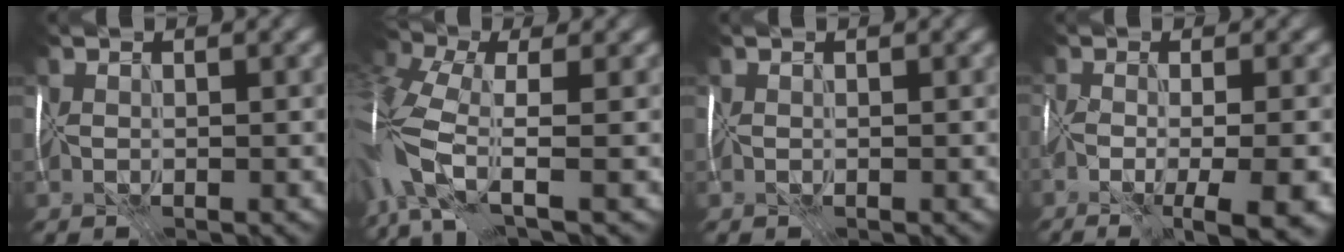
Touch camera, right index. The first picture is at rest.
{"total": 8.7, "force": [-2.1, 3.8, 7.6], "torque": [-0.188, -0.001, -0.054]}
{"total": 0.0}
{"total": 9.5, "force": [-4.5, 3.2, 7.7], "torque": [-0.102, -0.021, -0.053]}